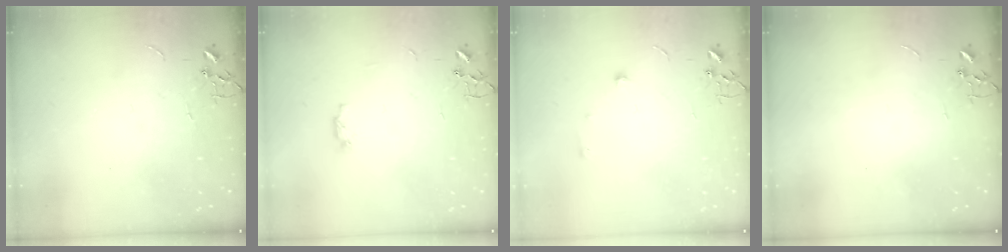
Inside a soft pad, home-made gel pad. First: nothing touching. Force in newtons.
{"total": 4.2, "press": 4.1, "slide": 0.6}
{"total": 4.9, "press": 4.8, "slide": 0.7}
{"total": 0.0}